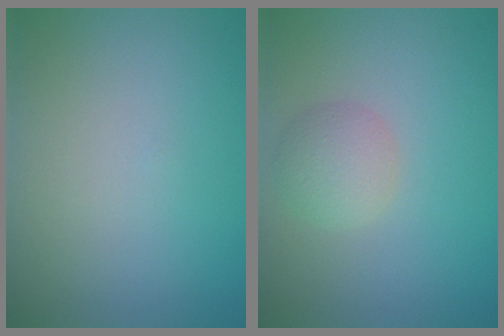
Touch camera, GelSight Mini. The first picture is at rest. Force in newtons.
{"total": 2.6, "press": 2.6, "slide": 0.1}